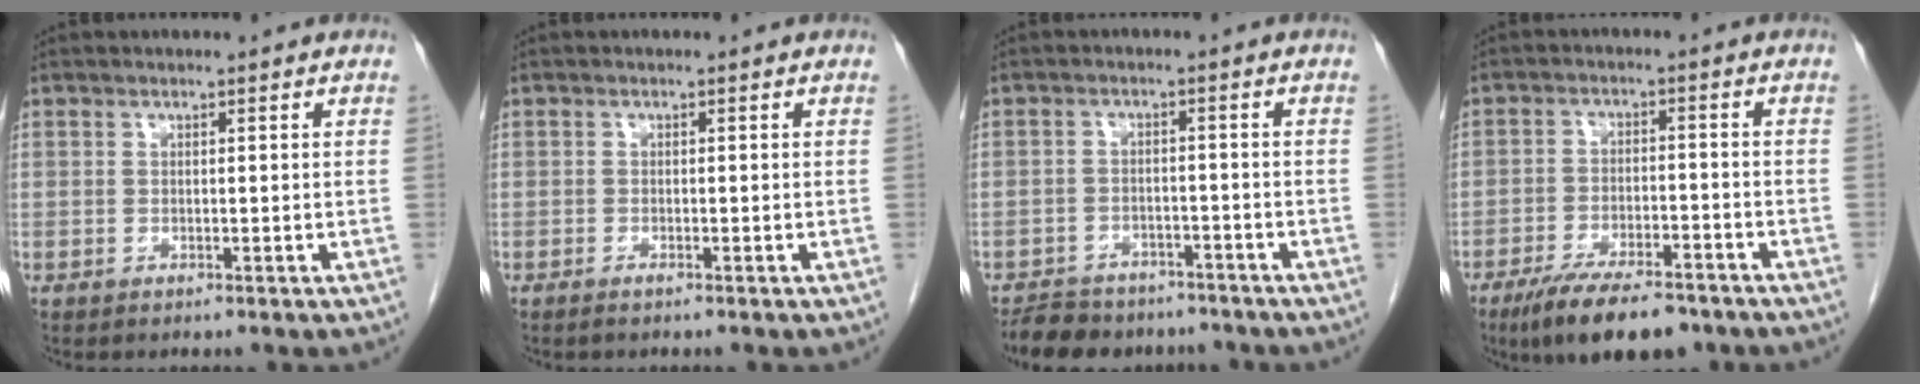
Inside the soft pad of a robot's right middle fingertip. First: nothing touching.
{"total": 0.6, "force": [-0.5, 0.0, 0.4], "torque": [-0.010, -0.001, -0.010]}
{"total": 9.6, "force": [-8.2, 4.2, 2.7], "torque": [-0.042, 0.002, -0.116]}
{"total": 11.3, "force": [-8.5, 3.4, 6.6], "torque": [-0.104, -0.013, -0.139]}